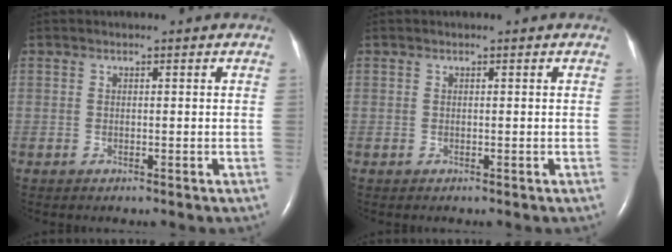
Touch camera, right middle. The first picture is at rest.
{"total": 0.0}